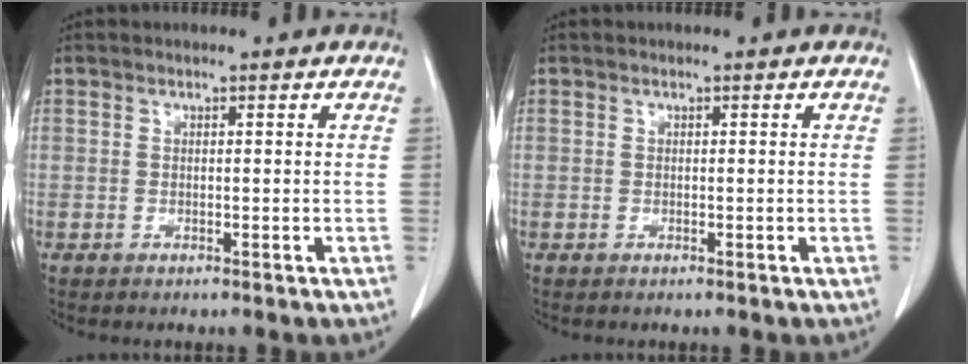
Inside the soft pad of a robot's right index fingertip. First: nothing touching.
{"total": 0.0}